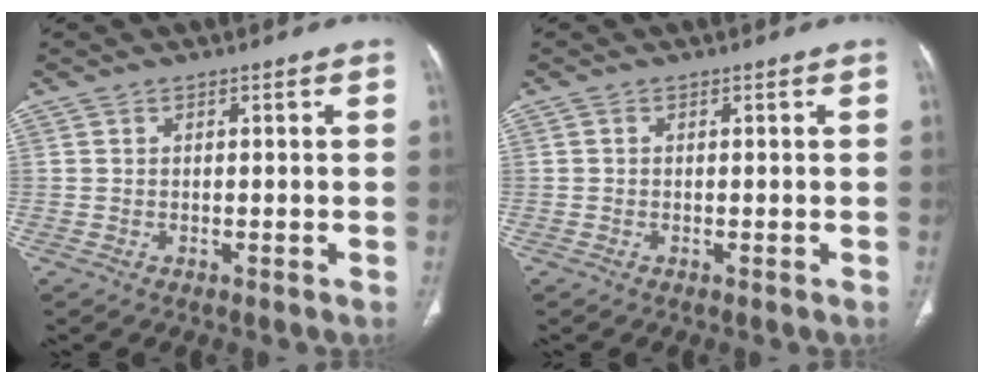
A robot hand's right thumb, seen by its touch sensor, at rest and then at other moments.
{"total": 0.0}